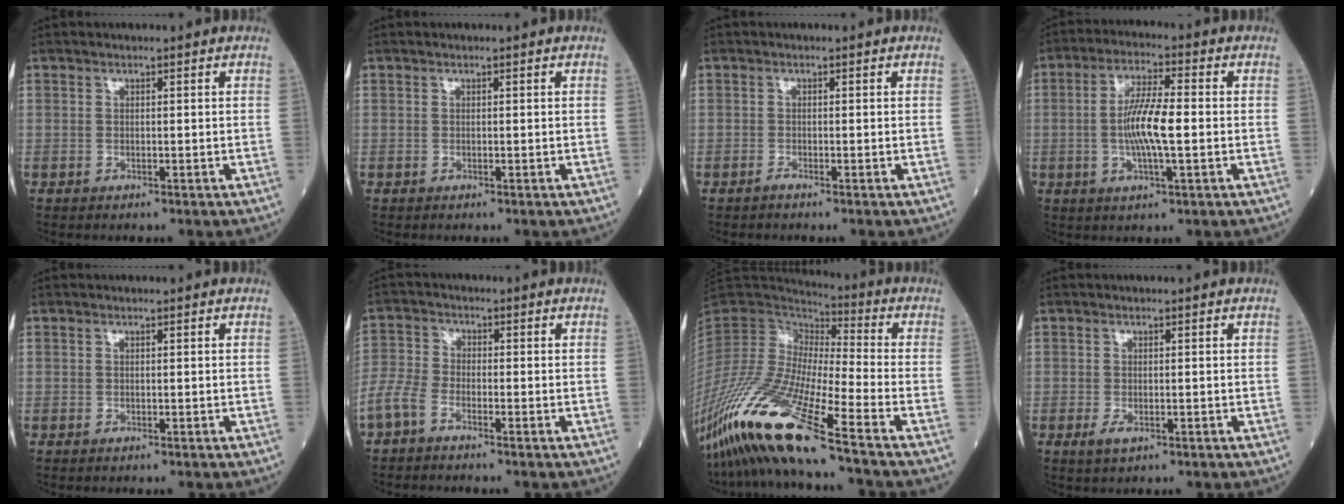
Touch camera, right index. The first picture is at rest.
{"total": 0.0}
{"total": 0.5, "force": [-0.5, -0.1, 0.1], "torque": [-0.001, -0.001, -0.010]}
{"total": 8.4, "force": [-0.7, 1.3, 8.3], "torque": [-0.161, 0.000, -0.017]}
{"total": 0.0}
{"total": 4.2, "force": [-2.9, 1.7, 2.5], "torque": [-0.066, 0.000, -0.069]}
{"total": 18.8, "force": [-12.2, 0.6, 14.2], "torque": [-0.313, -0.045, -0.235]}
{"total": 1.8, "force": [-0.7, 0.7, 1.4], "torque": [-0.026, -0.003, -0.008]}